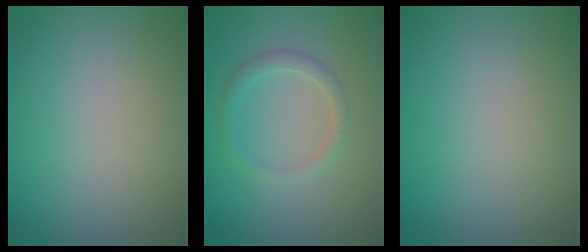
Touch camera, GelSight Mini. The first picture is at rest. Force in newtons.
{"total": 1.6, "press": 1.6, "slide": 0.1}
{"total": 0.0}